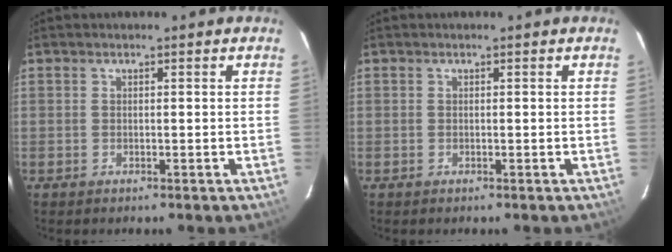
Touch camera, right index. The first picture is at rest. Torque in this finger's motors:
{"motor_torque": [0.00, 0.00, 0.00, 0.00]}